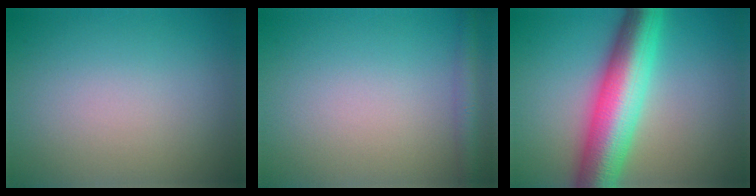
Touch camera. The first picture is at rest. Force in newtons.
{"total": 2.1, "press": 2.1, "slide": 0.1}
{"total": 10.0, "press": 10.0, "slide": 0.1}